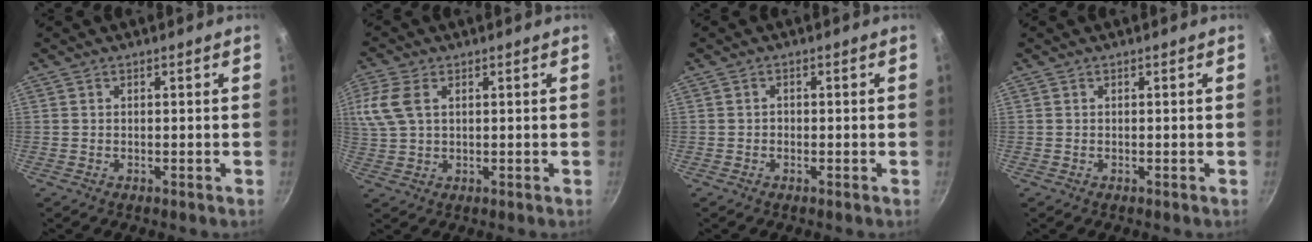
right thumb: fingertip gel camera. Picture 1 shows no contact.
{"total": 7.8, "force": [2.4, 4.8, 5.7], "torque": [-0.132, 0.012, 0.048]}
{"total": 0.7, "force": [-0.3, 0.6, 0.3], "torque": [-0.003, 0.002, -0.007]}
{"total": 0.0}